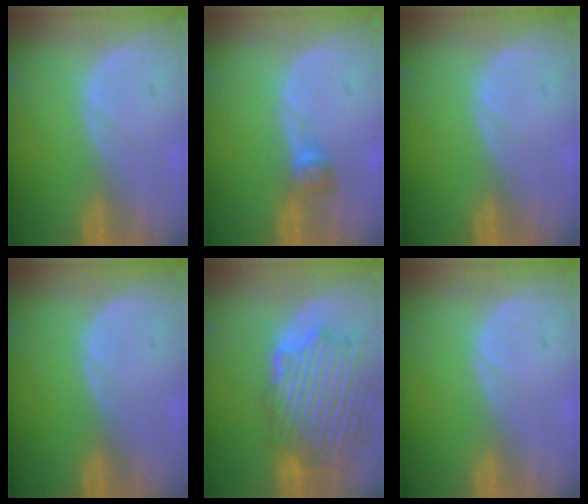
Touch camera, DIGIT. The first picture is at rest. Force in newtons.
{"total": 2.6, "press": 2.4, "slide": 1.0}
{"total": 0.0}
{"total": 0.0}
{"total": 11.4, "press": 10.8, "slide": 3.5}
{"total": 0.0}